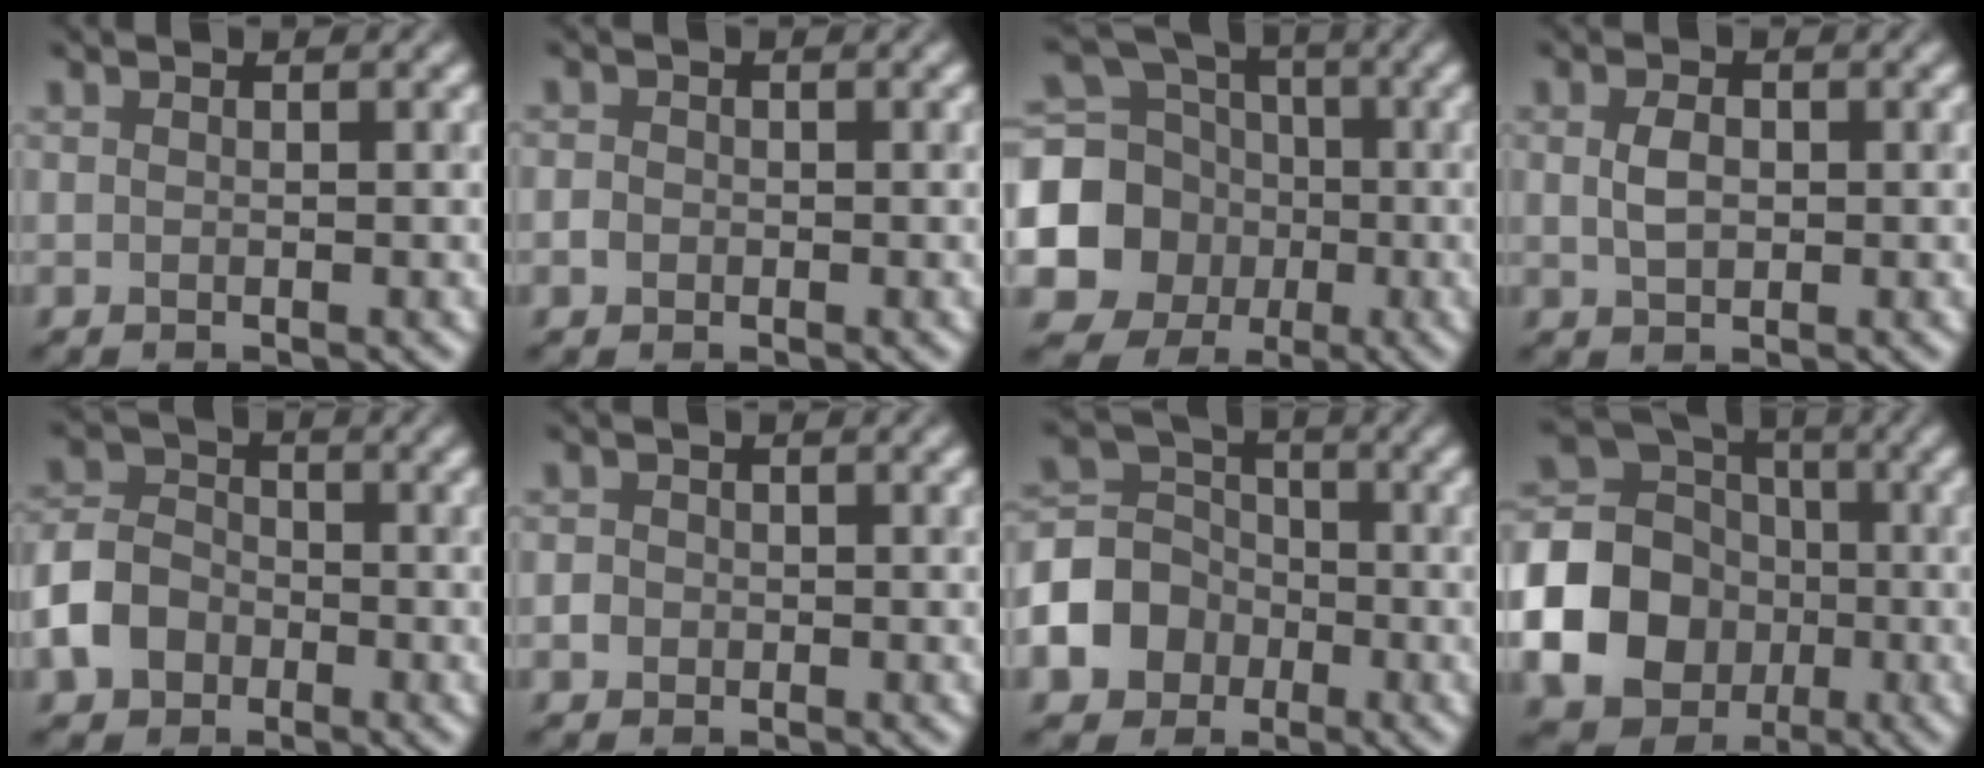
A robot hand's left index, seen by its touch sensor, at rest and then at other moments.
{"total": 0.9, "force": [-0.5, 0.7, -0.1], "torque": [0.004, 0.000, -0.010]}
{"total": 10.5, "force": [-2.5, 9.7, 3.3], "torque": [-0.088, -0.026, -0.065]}
{"total": 1.6, "force": [0.2, 1.2, 1.0], "torque": [-0.023, 0.001, 0.005]}
{"total": 4.6, "force": [-2.5, 3.5, 1.7], "torque": [-0.038, 0.004, -0.056]}
{"total": 1.0, "force": [-0.5, 0.9, -0.2], "torque": [0.007, 0.000, -0.010]}
{"total": 6.0, "force": [-2.6, 5.1, 1.8], "torque": [-0.026, 0.005, -0.064]}
{"total": 15.7, "force": [-4.2, 14.3, 4.9], "torque": [-0.137, -0.024, -0.093]}